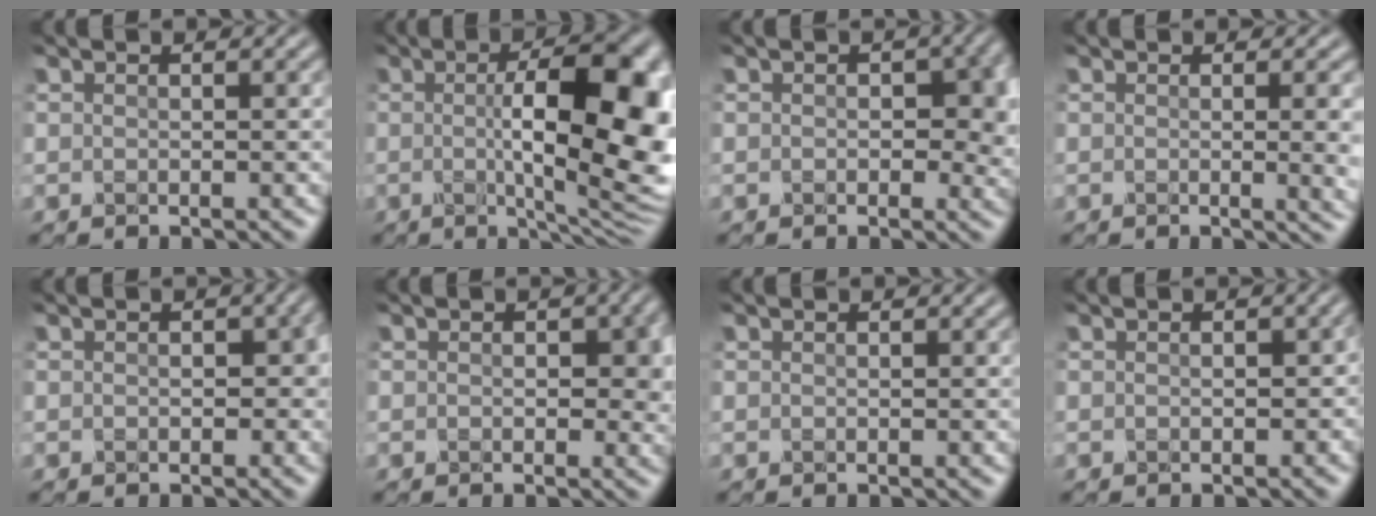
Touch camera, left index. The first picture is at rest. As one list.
[{"total": 12.6, "force": [0.2, 4.1, 11.9], "torque": [-0.162, 0.000, 0.004]}, {"total": 4.7, "force": [0.0, 3.2, 3.4], "torque": [-0.052, -0.004, -0.001]}, {"total": 3.0, "force": [0.2, 1.0, 2.8], "torque": [-0.040, -0.015, 0.014]}, {"total": 2.9, "force": [-0.4, 2.1, 1.9], "torque": [-0.030, -0.004, -0.006]}, {"total": 3.5, "force": [0.0, 2.4, 2.5], "torque": [-0.043, -0.004, 0.000]}, {"total": 0.0}, {"total": 1.7, "force": [-0.3, 1.2, 1.1], "torque": [-0.017, -0.005, -0.007]}]